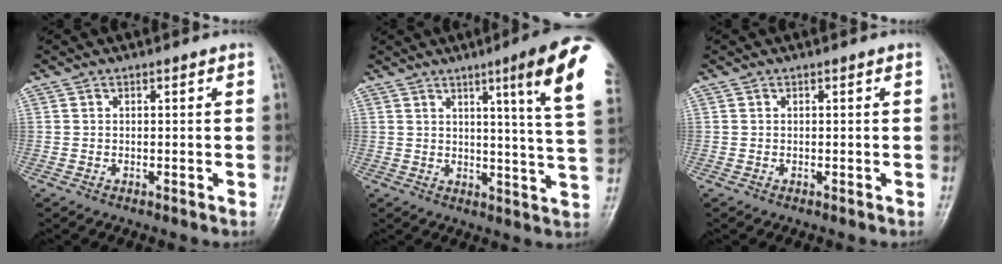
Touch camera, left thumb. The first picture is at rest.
{"total": 14.6, "force": [6.6, 0.4, 13.0], "torque": [-0.163, -0.034, 0.078]}
{"total": 0.0}